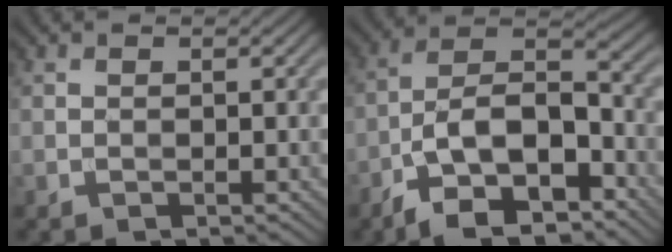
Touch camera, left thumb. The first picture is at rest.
{"total": 12.7, "force": [-7.2, 5.6, 8.7], "torque": [-0.159, 0.001, -0.146]}